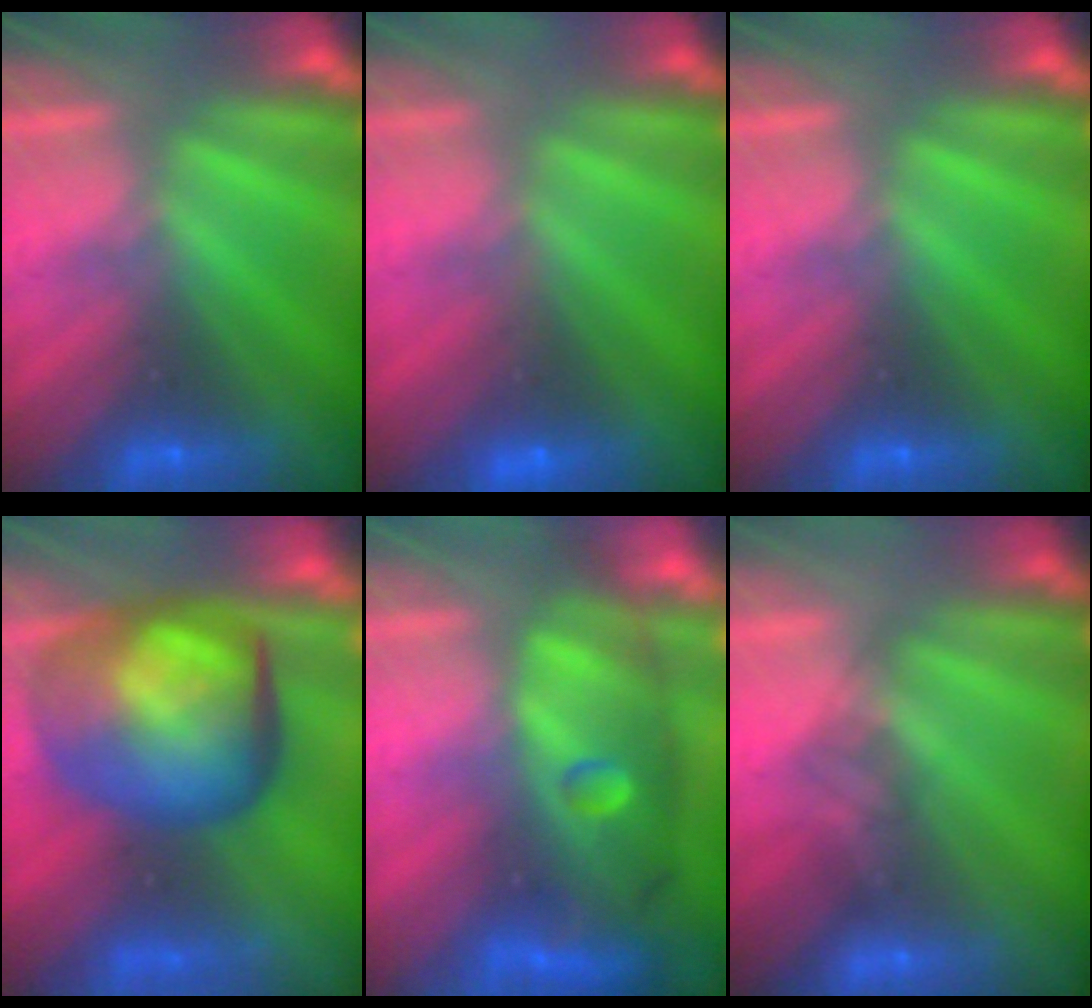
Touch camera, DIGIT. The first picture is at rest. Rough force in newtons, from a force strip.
{"total": 3.1}
{"total": 0.0}
{"total": 7.5}
{"total": 7.8}
{"total": 1.6}